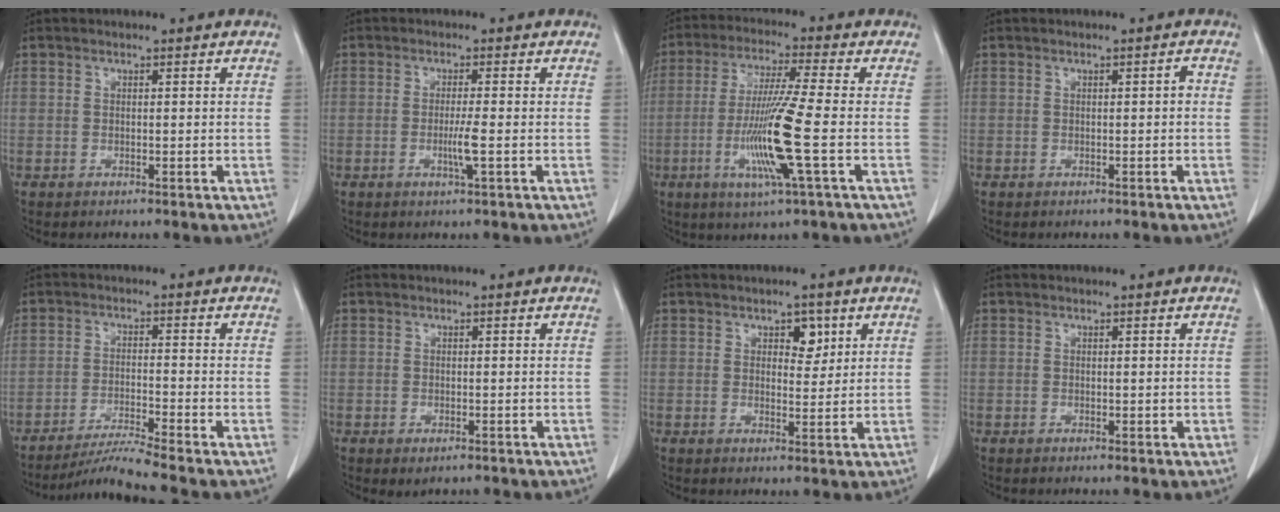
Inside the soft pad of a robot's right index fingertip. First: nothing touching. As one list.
[{"total": 4.6, "force": [-1.4, -0.7, 4.3], "torque": [-0.082, -0.009, -0.028]}, {"total": 11.9, "force": [-3.0, -1.0, 11.4], "torque": [-0.229, -0.019, -0.063]}, {"total": 0.8, "force": [-0.1, 0.2, 0.8], "torque": [-0.008, 0.002, -0.001]}, {"total": 5.6, "force": [-4.8, -2.5, 1.5], "torque": [-0.031, -0.024, -0.090]}, {"total": 1.4, "force": [-0.7, 0.7, 1.0], "torque": [-0.013, -0.003, -0.002]}, {"total": 3.4, "force": [1.7, 1.9, 2.4], "torque": [-0.028, 0.002, 0.024]}, {"total": 0.5, "force": [0.0, 0.3, 0.4], "torque": [-0.005, 0.000, 0.003]}]